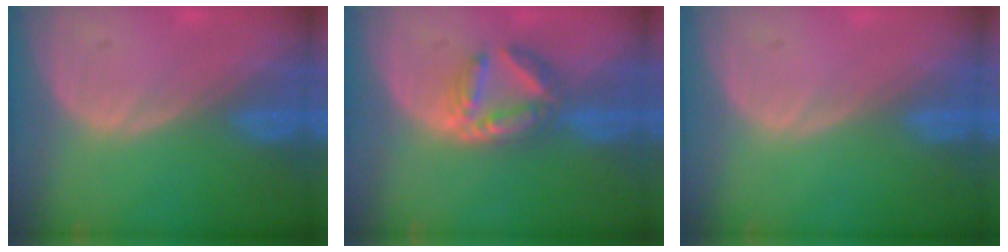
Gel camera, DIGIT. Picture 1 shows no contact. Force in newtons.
{"total": 6.0, "press": 5.7, "slide": 1.8}
{"total": 0.0}